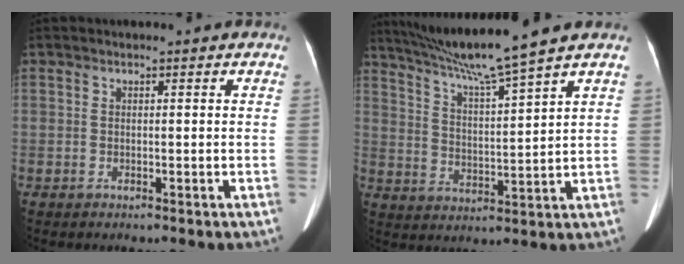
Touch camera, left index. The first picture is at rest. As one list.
[{"total": 11.2, "force": [9.5, -2.5, 5.5], "torque": [-0.100, -0.002, 0.170]}]